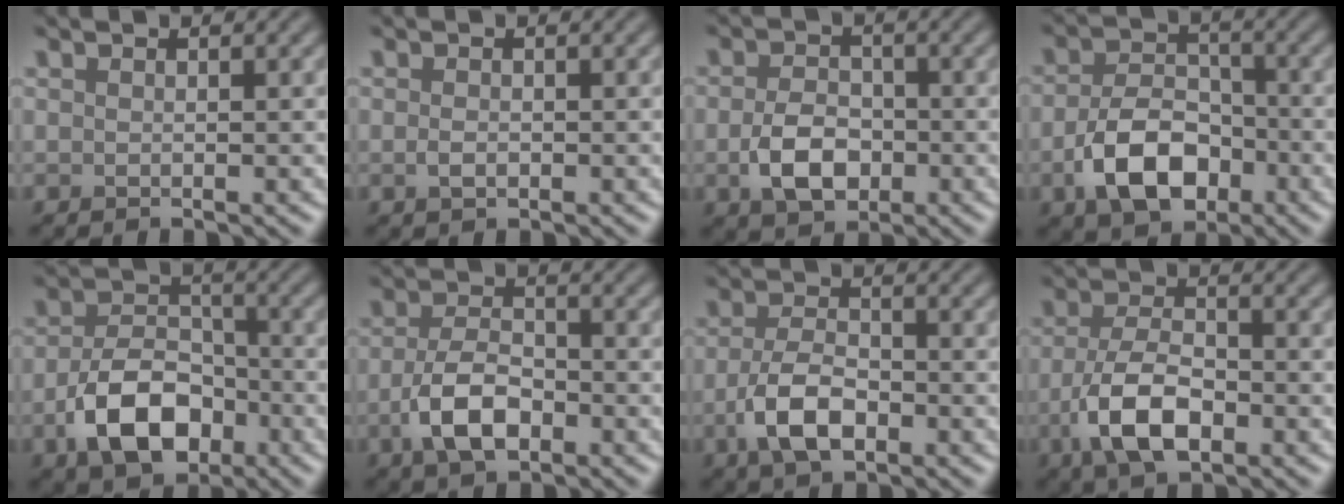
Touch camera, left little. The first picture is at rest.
{"total": 1.0, "force": [-0.3, 0.7, 0.7], "torque": [-0.017, -0.001, -0.006]}
{"total": 4.5, "force": [-1.3, 3.1, 3.0], "torque": [-0.062, -0.006, -0.028]}
{"total": 6.6, "force": [-2.6, 4.2, 4.3], "torque": [-0.084, -0.006, -0.047]}
{"total": 7.3, "force": [-3.1, 4.5, 4.8], "torque": [-0.091, -0.006, -0.054]}
{"total": 4.9, "force": [-2.0, 2.5, 3.7], "torque": [-0.078, -0.003, -0.042]}
{"total": 4.8, "force": [-1.9, 2.5, 3.7], "torque": [-0.078, -0.004, -0.041]}
{"total": 5.9, "force": [-2.3, 2.8, 4.6], "torque": [-0.095, -0.006, -0.049]}